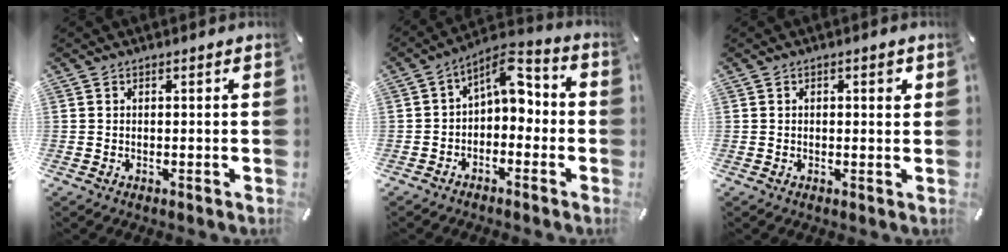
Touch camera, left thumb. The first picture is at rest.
{"total": 7.3, "force": [1.2, 4.7, 5.4], "torque": [-0.075, -0.013, 0.015]}
{"total": 2.0, "force": [0.5, 0.8, 1.7], "torque": [-0.019, 0.001, 0.003]}